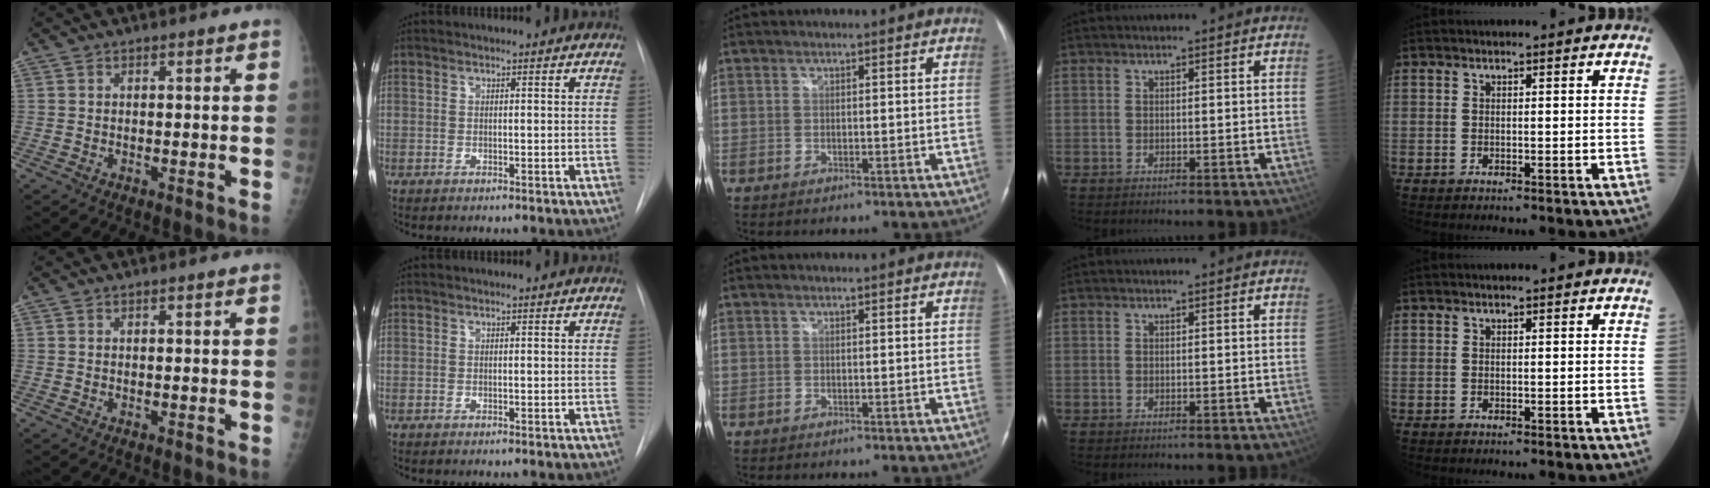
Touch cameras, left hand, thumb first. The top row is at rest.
{}